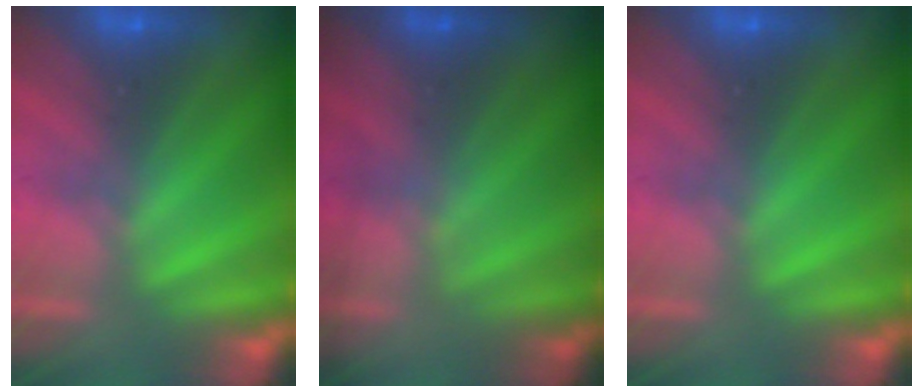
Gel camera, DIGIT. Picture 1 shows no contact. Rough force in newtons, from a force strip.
{"total": 1.5}
{"total": 0.0}